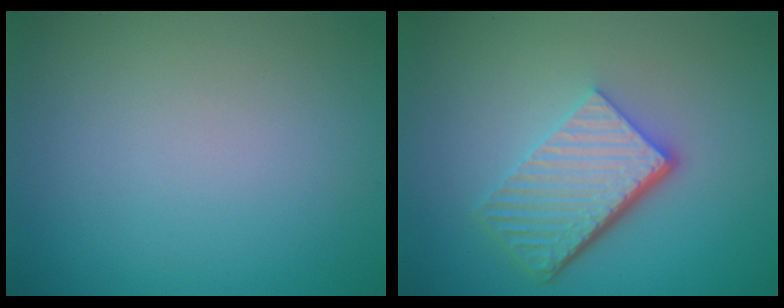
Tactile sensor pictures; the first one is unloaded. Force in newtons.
{"total": 6.0, "press": 4.1, "slide": 4.4}